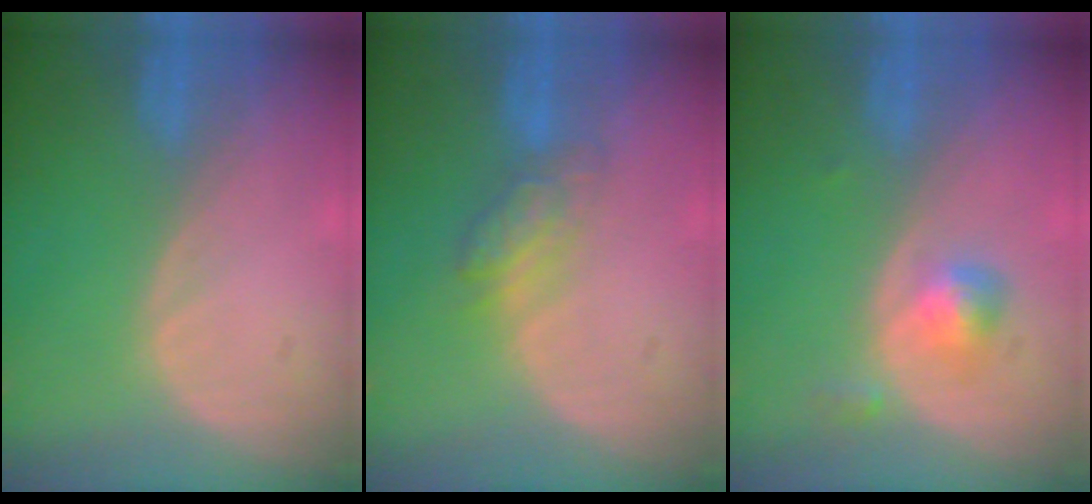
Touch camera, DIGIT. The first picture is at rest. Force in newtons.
{"total": 4.6, "press": 4.4, "slide": 1.4}
{"total": 3.1, "press": 3.1, "slide": 0.2}